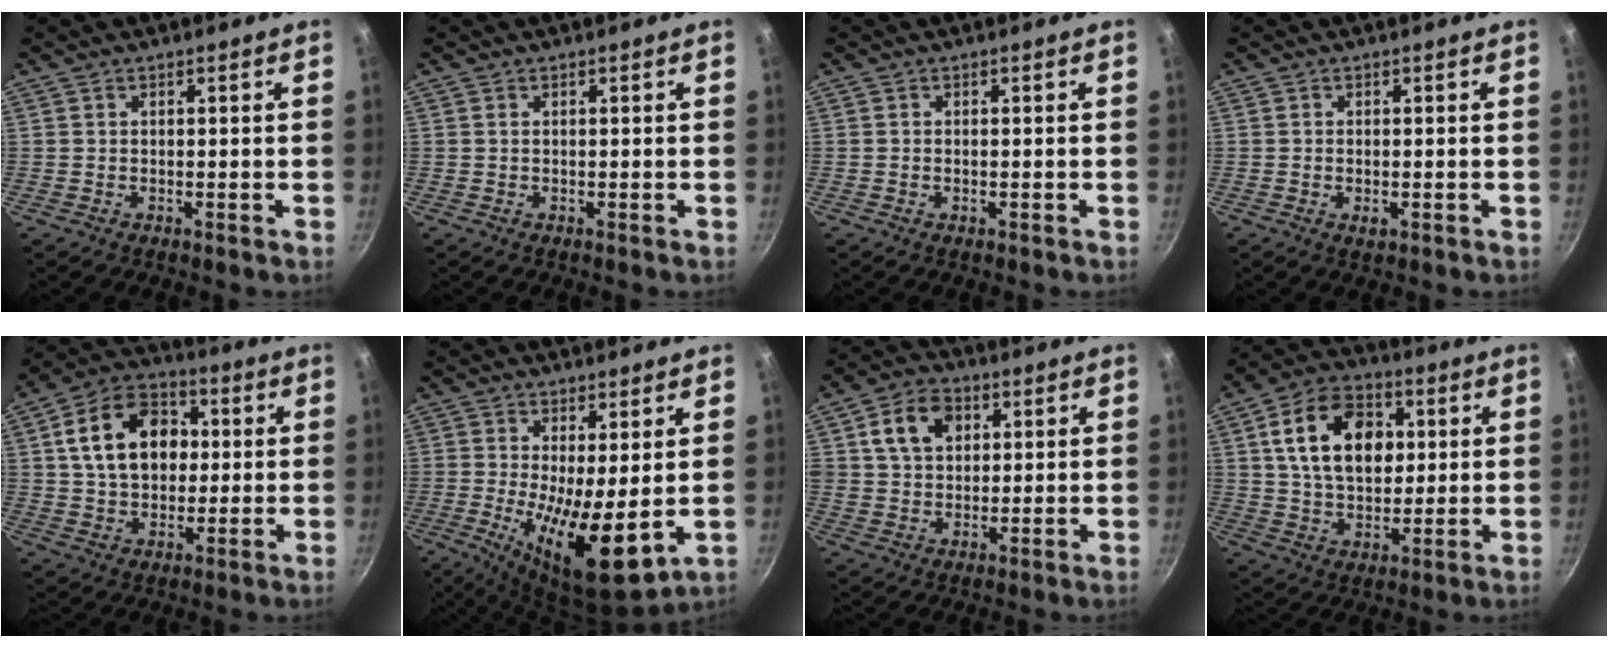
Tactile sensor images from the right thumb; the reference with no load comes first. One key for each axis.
{"total": 0.0}
{"total": 0.6, "fx": -0.2, "fy": 0.2, "fz": 0.5, "tx": -0.008, "ty": 0.002, "tz": -0.003}
{"total": 1.9, "fx": -0.5, "fy": 1.0, "fz": 1.5, "tx": -0.025, "ty": -0.002, "tz": -0.007}
{"total": 15.6, "fx": 2.5, "fy": 11.4, "fz": 10.5, "tx": -0.144, "ty": 0.019, "tz": 0.032}
{"total": 13.7, "fx": -0.3, "fy": 4.5, "fz": 13.0, "tx": -0.213, "ty": -0.024, "tz": 0.005}
{"total": 9.7, "fx": 3.2, "fy": 7.3, "fz": 5.5, "tx": -0.079, "ty": 0.004, "tz": 0.048}
{"total": 16.7, "fx": 3.7, "fy": 11.3, "fz": 11.7, "tx": -0.168, "ty": 0.004, "tz": 0.056}